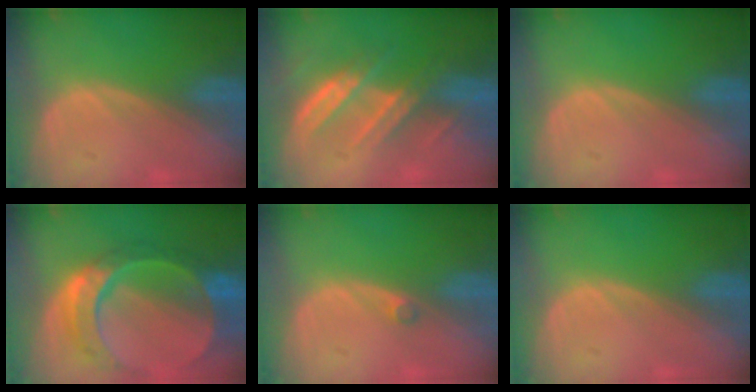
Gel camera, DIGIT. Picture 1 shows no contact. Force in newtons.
{"total": 7.2, "press": 6.7, "slide": 2.7}
{"total": 0.0}
{"total": 11.0, "press": 9.4, "slide": 5.8}
{"total": 1.0, "press": 0.9, "slide": 0.5}
{"total": 0.0}